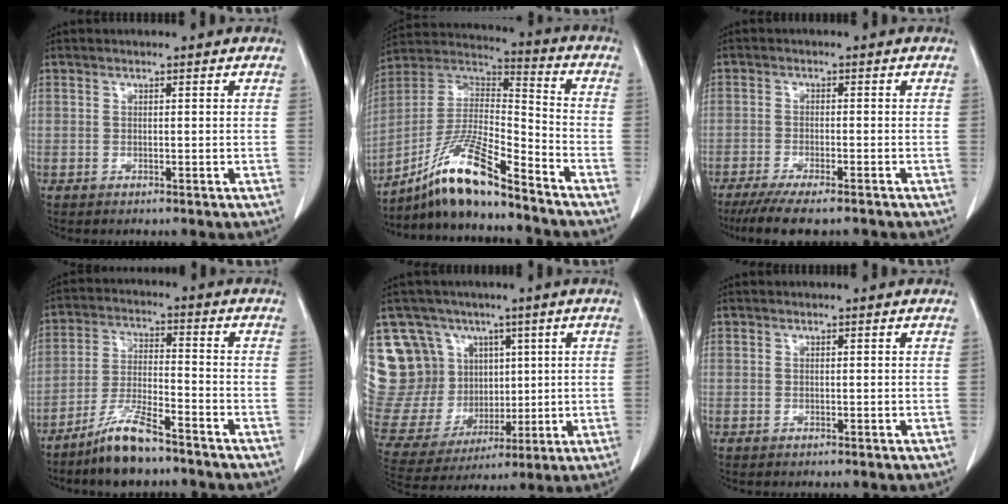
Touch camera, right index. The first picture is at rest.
{"total": 15.1, "force": [-11.5, 1.3, 9.7], "torque": [-0.187, 0.007, -0.209]}
{"total": 10.3, "force": [-8.5, 1.6, 5.6], "torque": [-0.081, -0.016, -0.129]}
{"total": 8.8, "force": [-6.8, 1.2, 5.3], "torque": [-0.112, -0.018, -0.131]}
{"total": 20.5, "force": [7.7, 17.3, 7.8], "torque": [-0.204, 0.073, 0.175]}
{"total": 0.0}